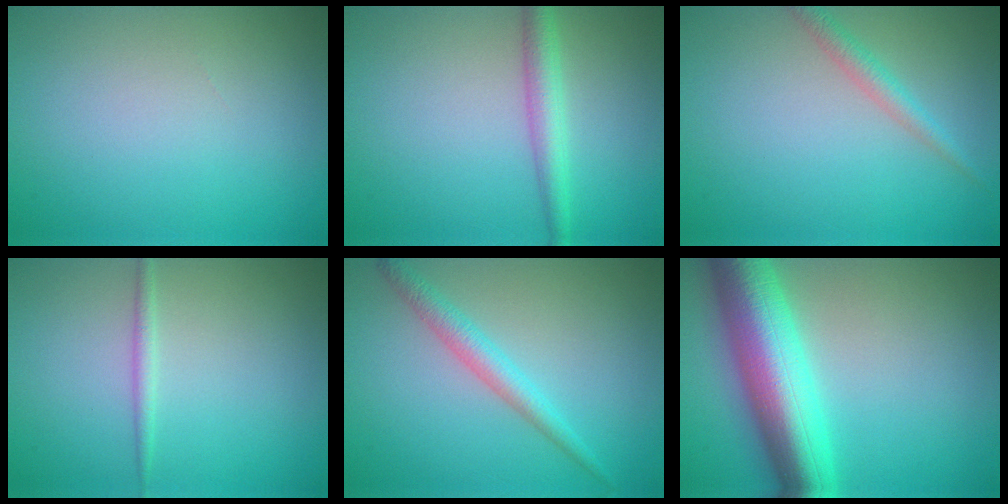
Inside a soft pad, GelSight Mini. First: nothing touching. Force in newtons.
{"total": 2.7, "press": 2.7, "slide": 0.1}
{"total": 1.8, "press": 1.8, "slide": 0.0}
{"total": 1.1, "press": 1.1, "slide": 0.0}
{"total": 2.4, "press": 2.4, "slide": 0.1}
{"total": 10.5, "press": 10.5, "slide": 0.2}